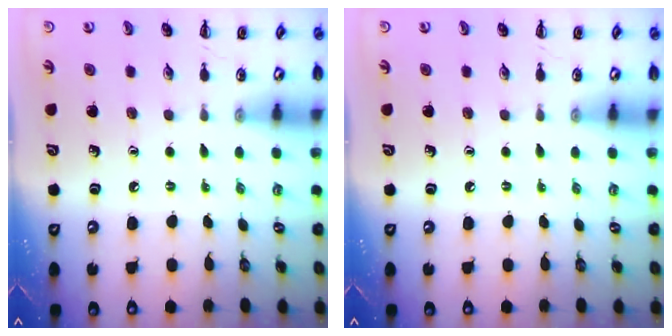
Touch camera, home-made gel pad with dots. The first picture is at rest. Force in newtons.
{"total": 0.0}